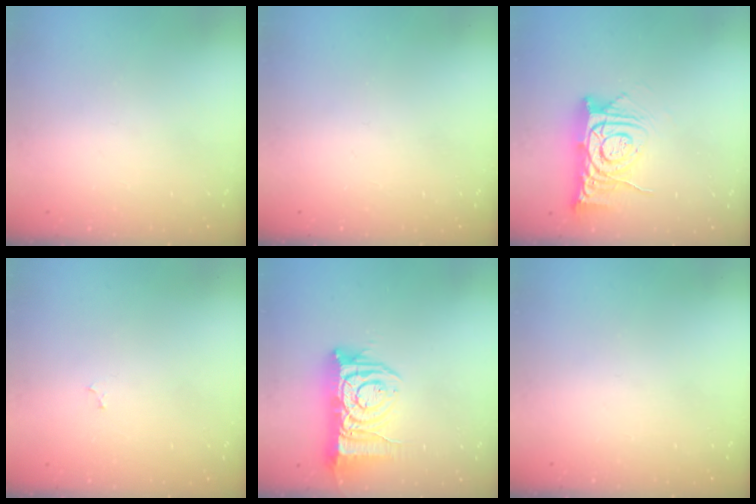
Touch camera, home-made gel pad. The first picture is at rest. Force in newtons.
{"total": 0.0}
{"total": 12.0, "press": 11.9, "slide": 1.2}
{"total": 2.3, "press": 2.3, "slide": 0.2}
{"total": 11.9, "press": 11.9, "slide": 1.2}
{"total": 0.0}